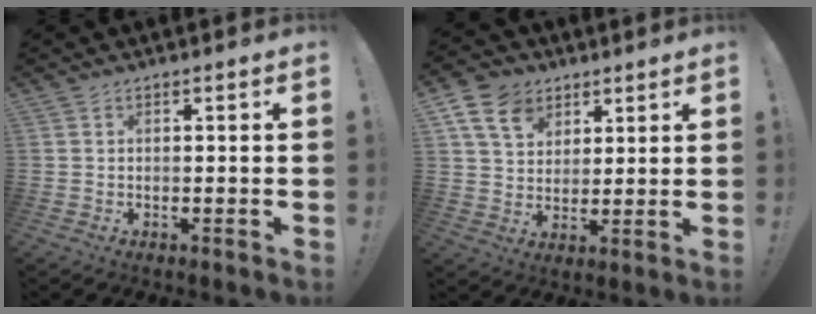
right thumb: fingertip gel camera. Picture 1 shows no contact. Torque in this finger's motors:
{"motor_torque": [0.00, 0.19, 0.50, 0.36, 0.00]}